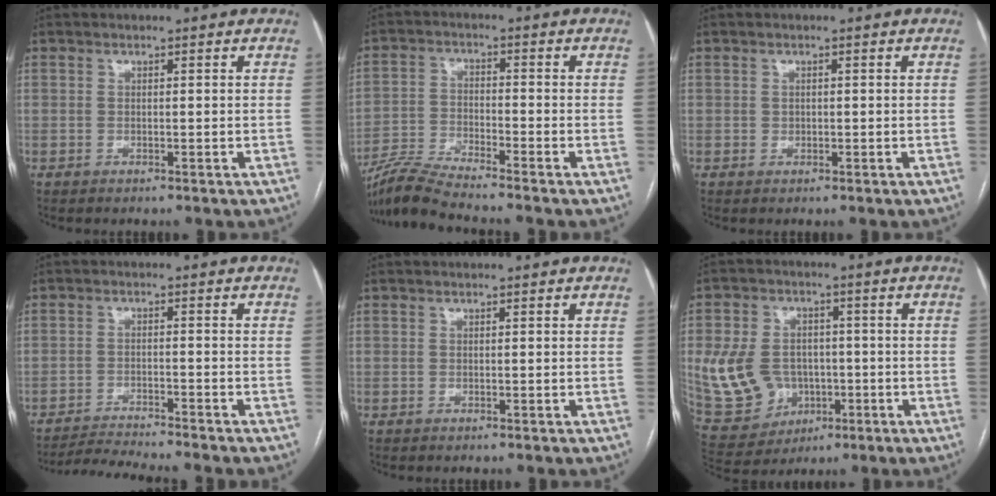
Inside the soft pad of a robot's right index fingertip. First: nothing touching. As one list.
[{"total": 7.3, "force": [-6.7, -1.0, 2.7], "torque": [-0.062, -0.023, -0.133]}, {"total": 0.8, "force": [0.0, 0.8, 0.3], "torque": [-0.004, 0.001, 0.002]}, {"total": 6.8, "force": [-6.4, -1.5, 1.6], "torque": [-0.023, -0.016, -0.110]}, {"total": 0.0}, {"total": 13.0, "force": [-1.5, 10.5, 7.4], "torque": [-0.175, 0.018, -0.003]}]